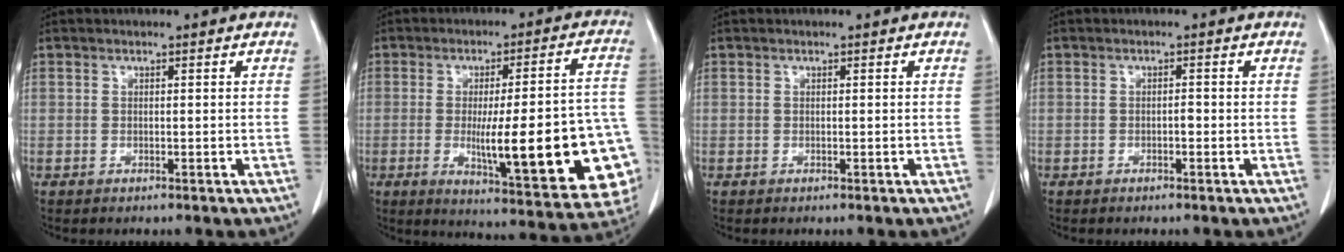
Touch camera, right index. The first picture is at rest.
{"total": 22.6, "force": [-4.6, 3.6, 21.9], "torque": [-0.212, 0.008, -0.041]}
{"total": 0.0}
{"total": 0.7, "force": [-0.2, 0.3, 0.6], "torque": [-0.008, 0.003, -0.002]}